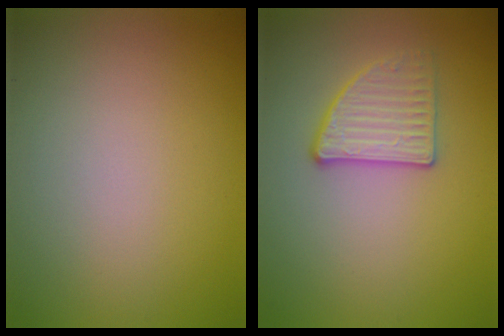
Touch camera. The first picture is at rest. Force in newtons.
{"total": 2.7, "press": 2.6, "slide": 0.8}